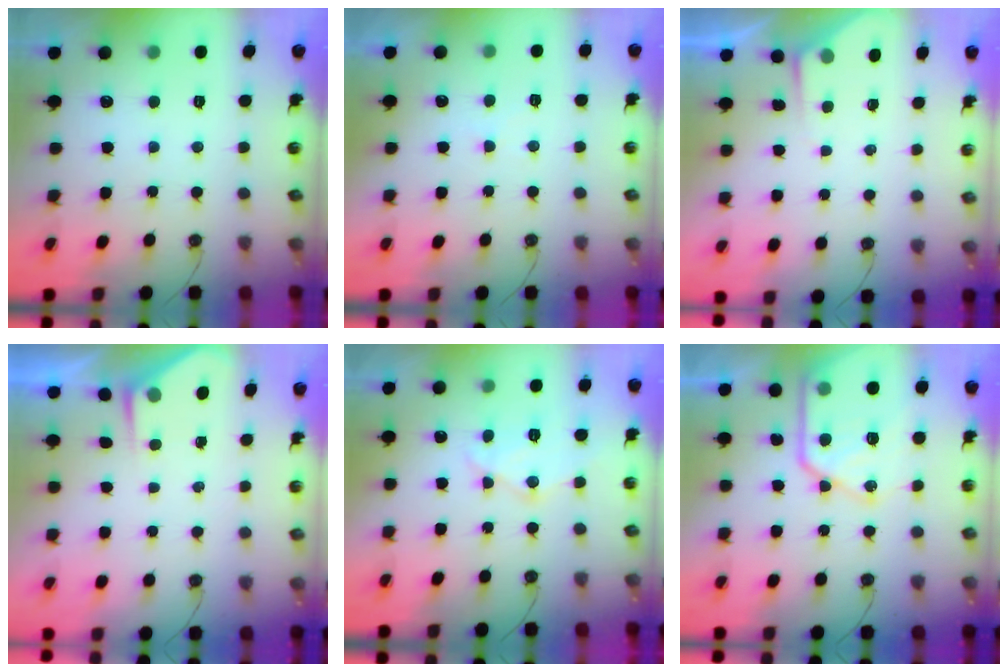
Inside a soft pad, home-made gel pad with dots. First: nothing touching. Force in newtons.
{"total": 4.4, "press": 4.3, "slide": 0.7}
{"total": 3.6, "press": 3.6, "slide": 0.5}
{"total": 2.7, "press": 2.7, "slide": 0.3}
{"total": 12.4, "press": 12.3, "slide": 1.2}
{"total": 16.3, "press": 16.3, "slide": 1.5}